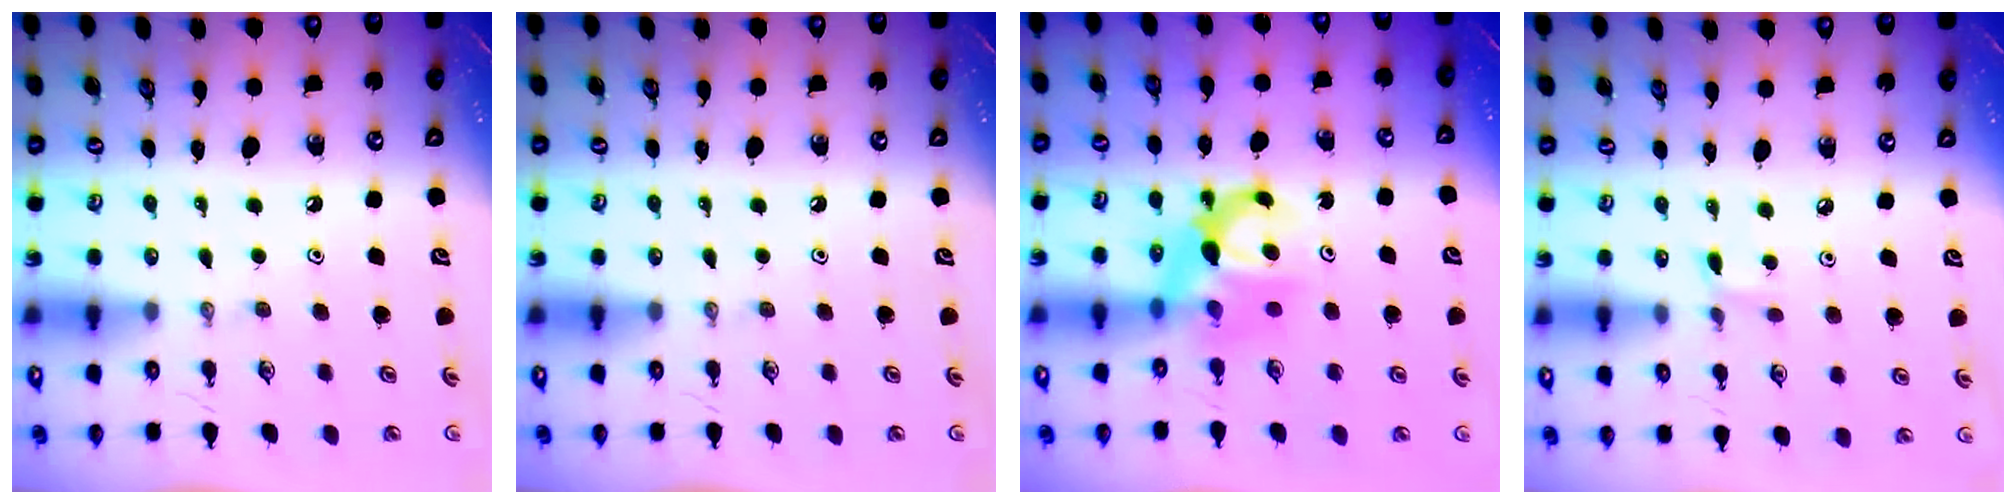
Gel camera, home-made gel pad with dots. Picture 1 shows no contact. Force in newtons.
{"total": 0.0}
{"total": 7.0, "press": 6.9, "slide": 0.6}
{"total": 1.4, "press": 1.4, "slide": 0.2}